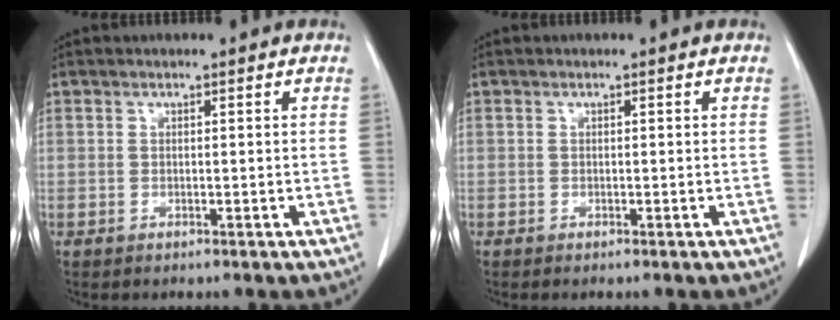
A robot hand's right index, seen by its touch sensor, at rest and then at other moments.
{"total": 0.0}